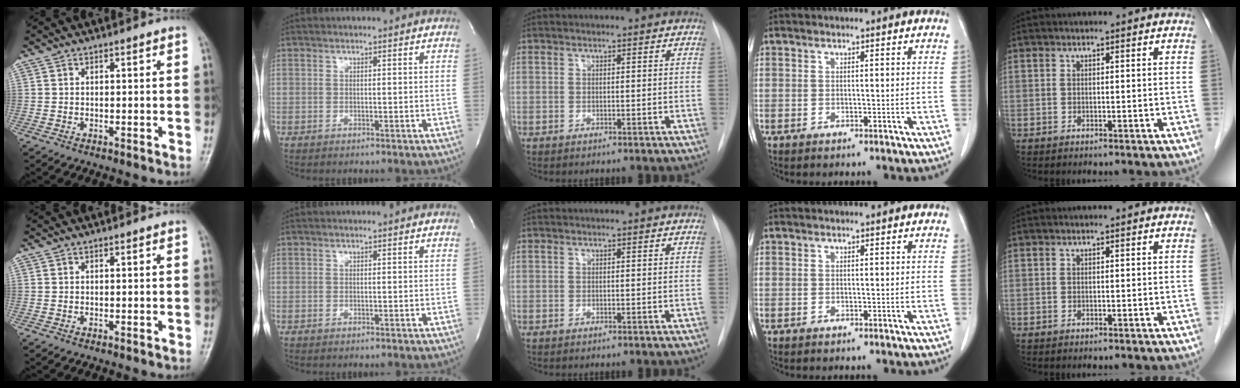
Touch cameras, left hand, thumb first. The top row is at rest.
{}